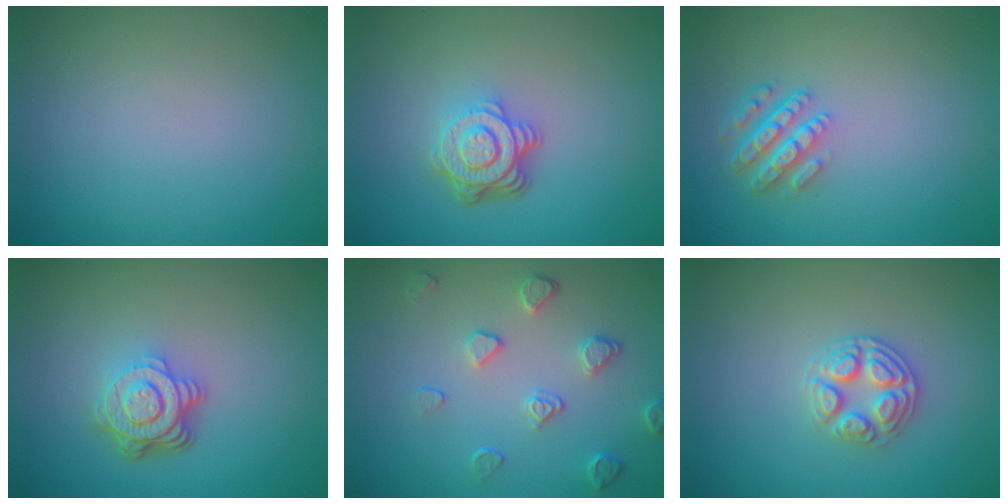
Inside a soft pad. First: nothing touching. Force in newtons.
{"total": 4.7, "press": 3.4, "slide": 3.3}
{"total": 4.3, "press": 3.2, "slide": 2.8}
{"total": 4.9, "press": 3.4, "slide": 3.5}
{"total": 2.4, "press": 1.9, "slide": 1.4}
{"total": 2.9, "press": 2.8, "slide": 0.3}